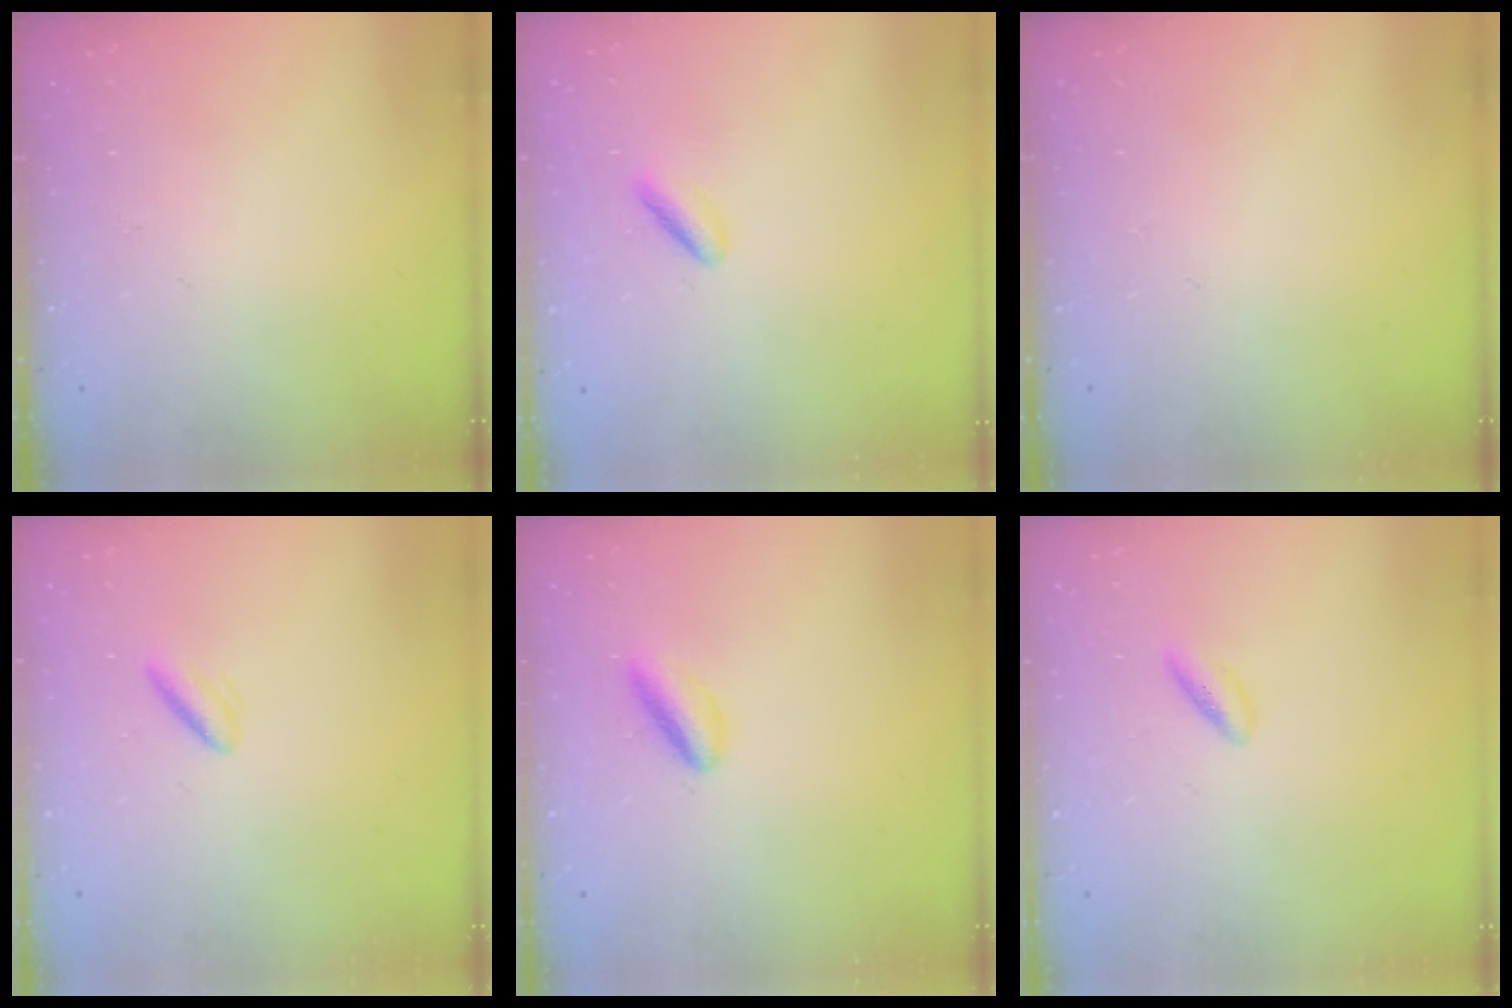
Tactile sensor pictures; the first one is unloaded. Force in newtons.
{"total": 2.3, "press": 2.2, "slide": 0.8}
{"total": 0.0}
{"total": 3.0, "press": 2.7, "slide": 1.3}
{"total": 4.2, "press": 4.0, "slide": 1.0}
{"total": 2.7, "press": 2.4, "slide": 1.2}